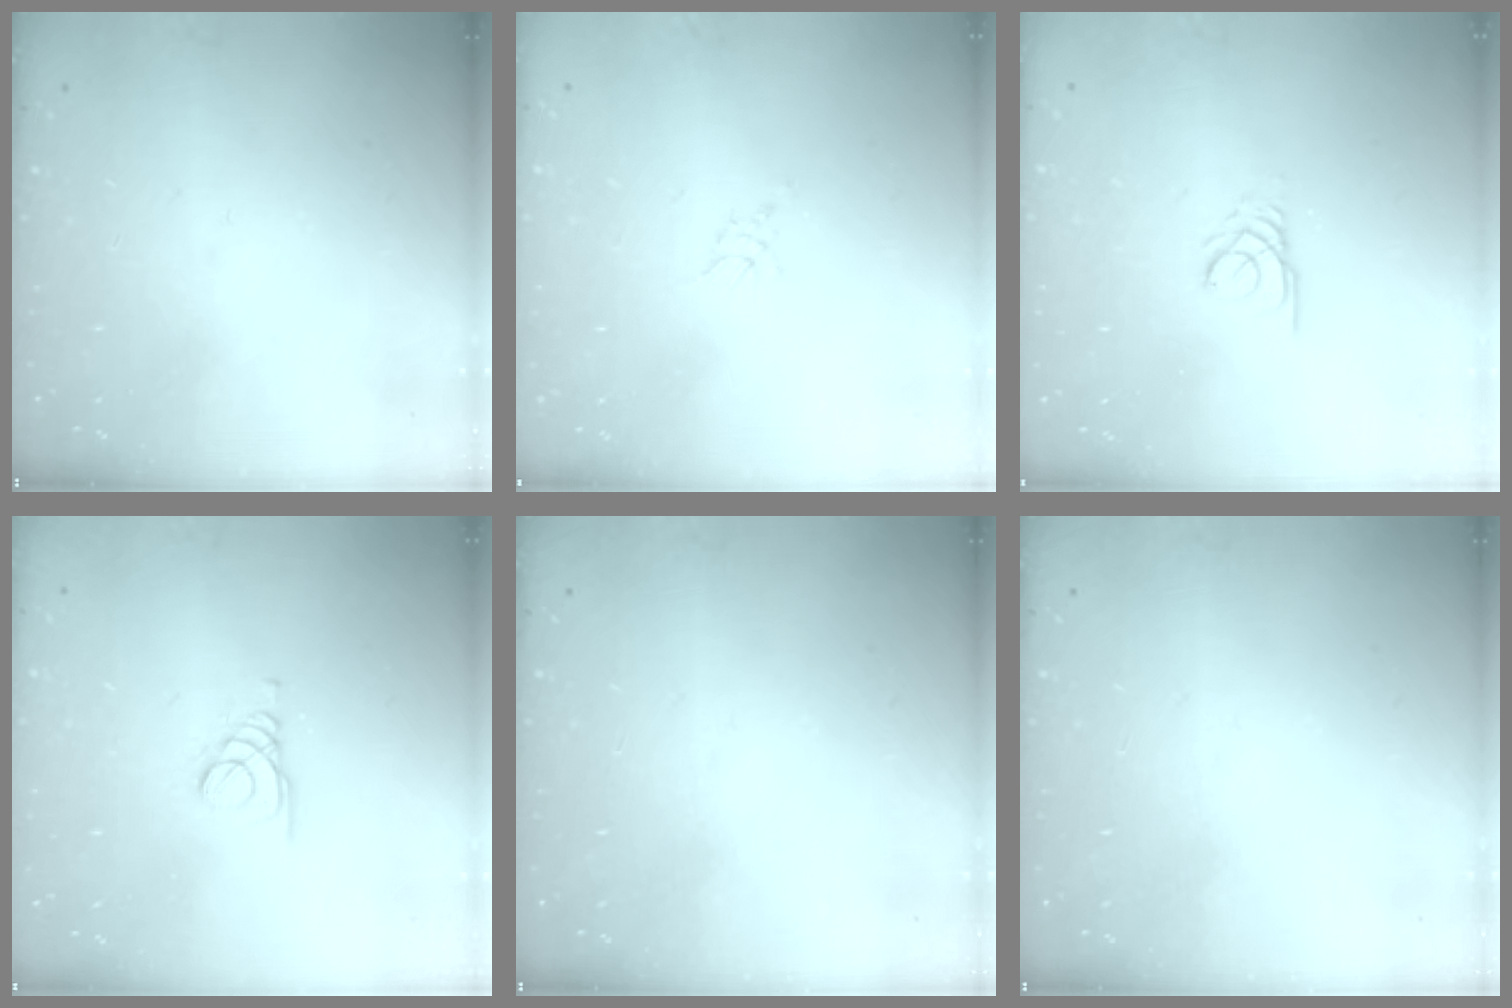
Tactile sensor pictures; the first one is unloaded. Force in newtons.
{"total": 2.1, "press": 2.1, "slide": 0.5}
{"total": 2.7, "press": 2.7, "slide": 0.3}
{"total": 1.3, "press": 1.3, "slide": 0.1}
{"total": 0.0}
{"total": 0.0}